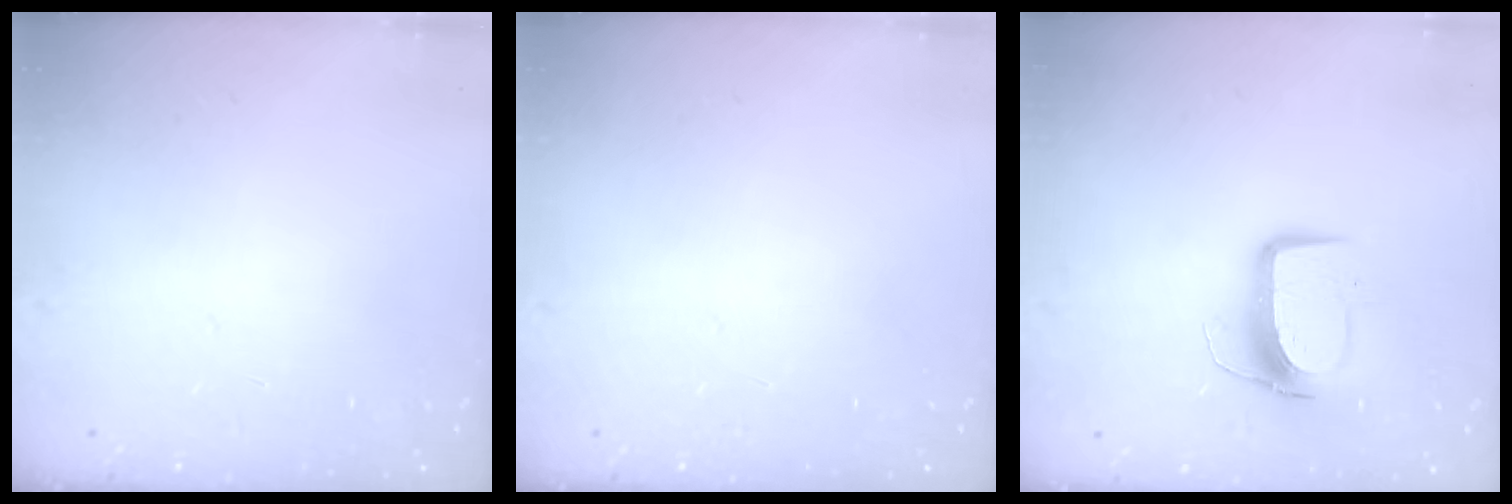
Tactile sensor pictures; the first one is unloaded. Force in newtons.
{"total": 0.0}
{"total": 10.3, "press": 10.3, "slide": 0.7}